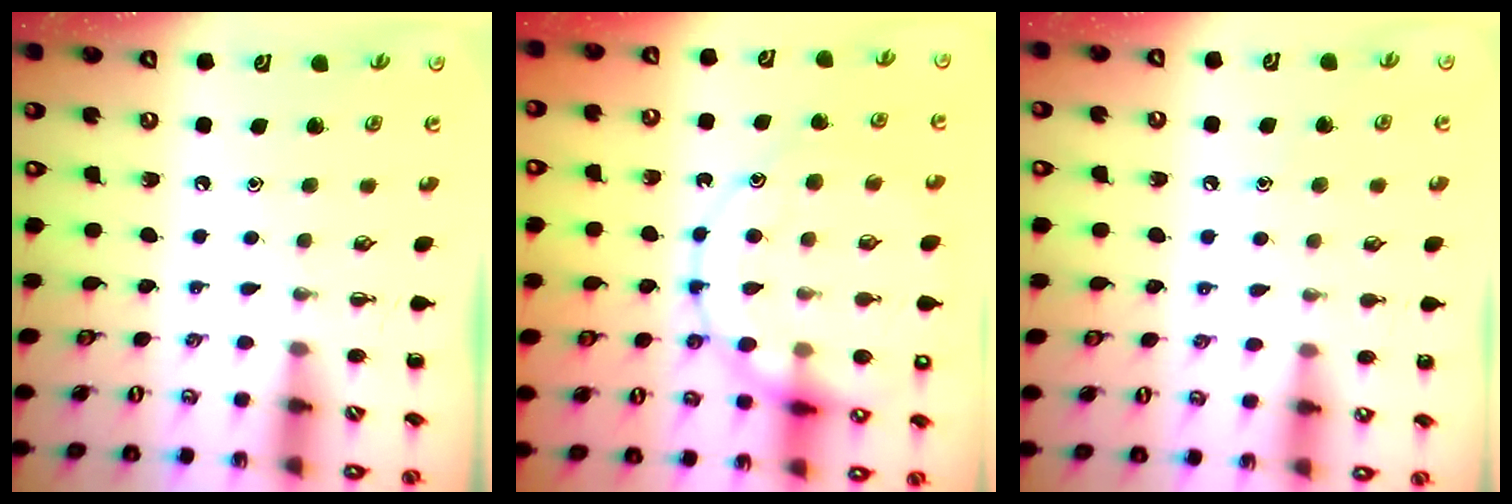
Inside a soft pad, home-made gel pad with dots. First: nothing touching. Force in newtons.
{"total": 21.0, "press": 21.0, "slide": 1.8}
{"total": 6.7, "press": 6.4, "slide": 1.8}